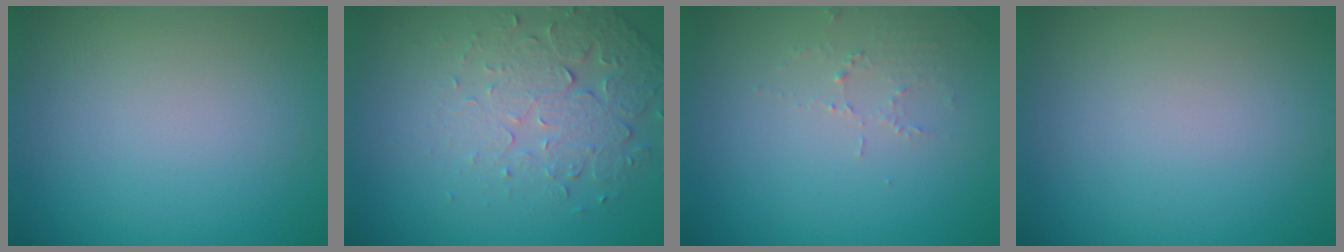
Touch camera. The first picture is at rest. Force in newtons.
{"total": 5.0, "press": 3.3, "slide": 3.7}
{"total": 1.5, "press": 1.5, "slide": 0.2}
{"total": 0.0}